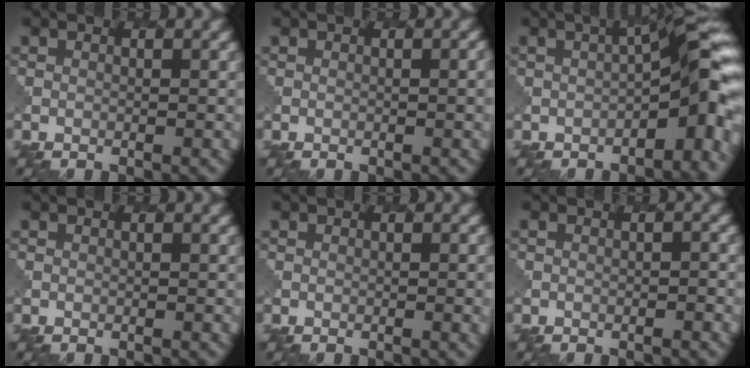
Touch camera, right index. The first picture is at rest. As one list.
[{"total": 0.9, "force": [0.0, -0.1, 0.9], "torque": [-0.008, 0.000, -0.001]}, {"total": 7.3, "force": [-1.6, 2.0, 6.9], "torque": [-0.081, 0.014, -0.031]}, {"total": 0.0}, {"total": 1.7, "force": [-0.2, 0.3, 1.6], "torque": [-0.019, -0.004, -0.002]}, {"total": 1.1, "force": [-0.5, 0.6, 0.9], "torque": [-0.006, 0.004, -0.002]}]